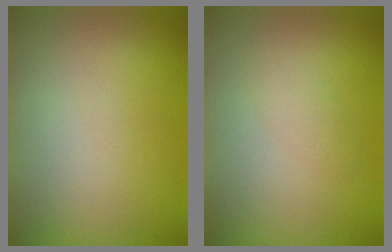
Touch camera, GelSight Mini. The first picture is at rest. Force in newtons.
{"total": 1.3, "press": 1.3, "slide": 0.0}